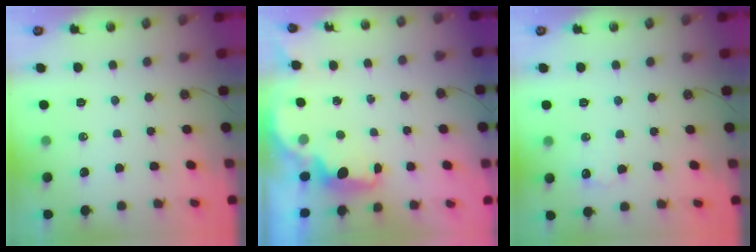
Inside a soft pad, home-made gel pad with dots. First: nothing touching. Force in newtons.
{"total": 1.9, "press": 1.8, "slide": 0.7}
{"total": 6.5, "press": 6.5, "slide": 0.7}